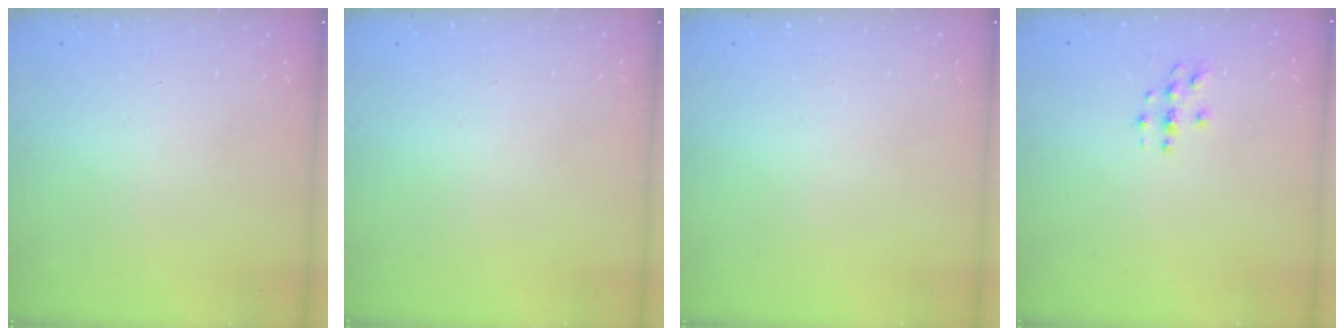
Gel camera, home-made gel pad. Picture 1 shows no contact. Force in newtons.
{"total": 0.0}
{"total": 0.0}
{"total": 2.8, "press": 2.8, "slide": 0.3}